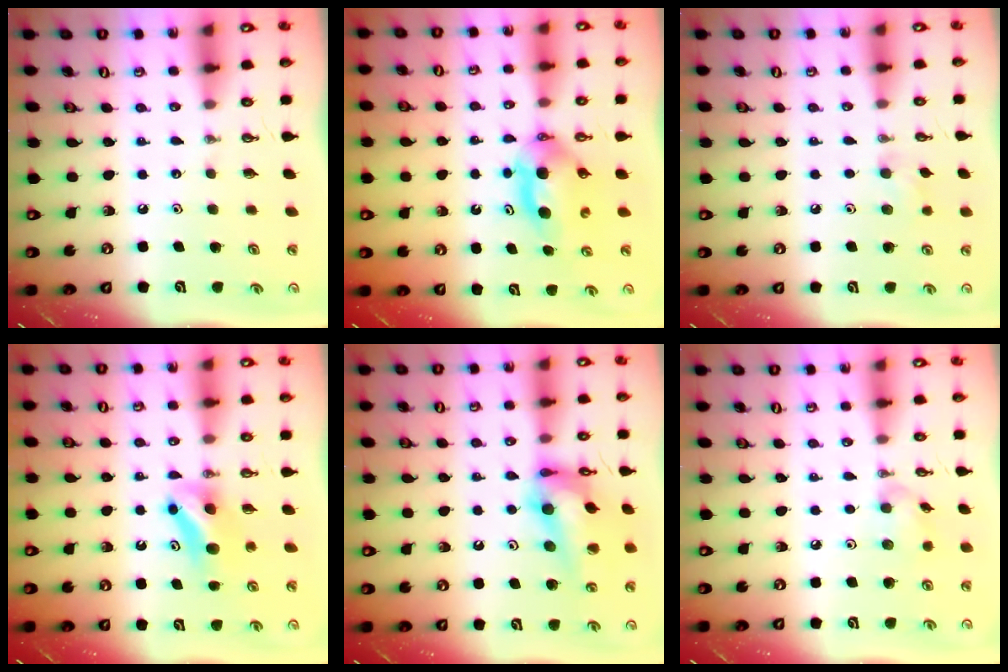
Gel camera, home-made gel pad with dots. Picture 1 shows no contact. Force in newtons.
{"total": 8.4, "press": 5.1, "slide": 6.6}
{"total": 7.0, "press": 6.9, "slide": 1.2}
{"total": 7.0, "press": 6.9, "slide": 0.8}
{"total": 16.0, "press": 15.9, "slide": 1.3}
{"total": 7.8, "press": 7.8, "slide": 0.2}